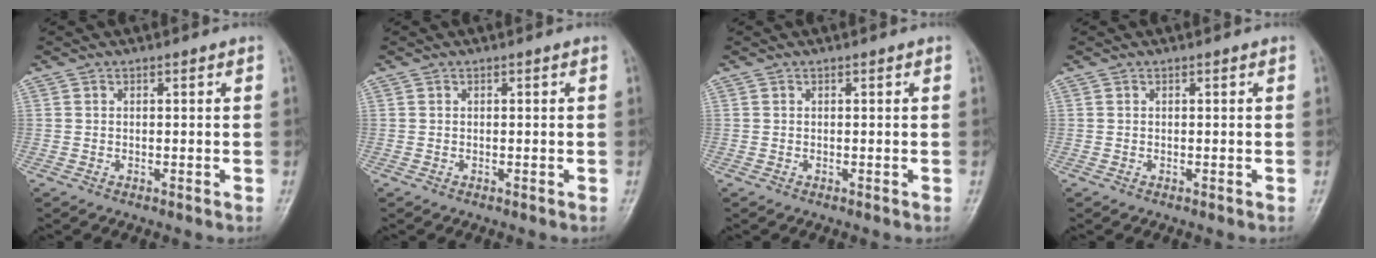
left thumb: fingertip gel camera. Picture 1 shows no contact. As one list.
[{"total": 0.0}, {"total": 0.0}, {"total": 0.0}]